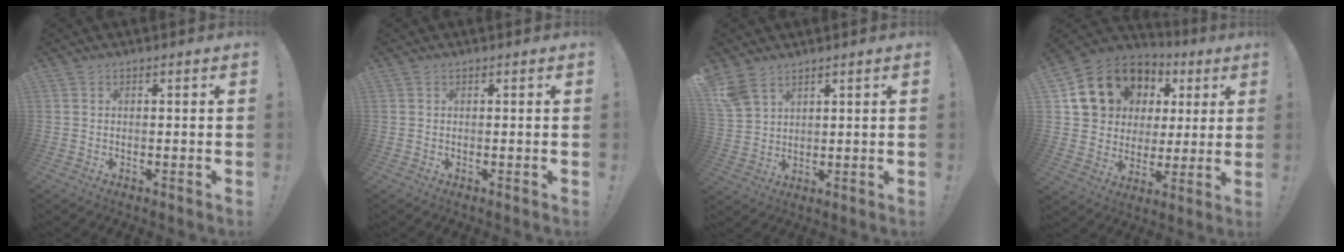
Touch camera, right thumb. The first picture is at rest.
{"total": 0.0}
{"total": 6.6, "force": [4.6, 3.7, 2.8], "torque": [-0.053, -0.016, 0.095]}
{"total": 17.0, "force": [7.7, 13.4, 7.1], "torque": [-0.116, -0.032, 0.170]}